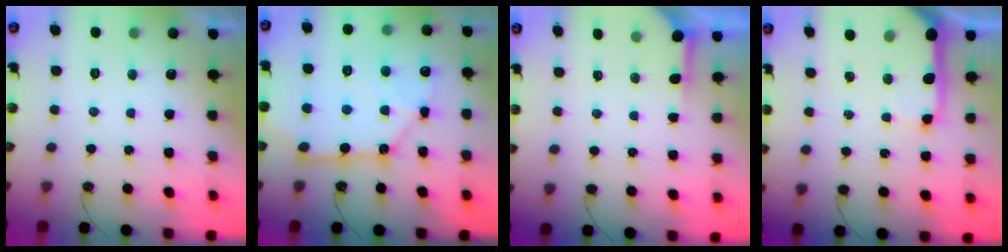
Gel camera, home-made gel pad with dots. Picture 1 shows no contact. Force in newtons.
{"total": 15.8, "press": 15.6, "slide": 2.1}
{"total": 3.7, "press": 3.7, "slide": 0.4}
{"total": 16.4, "press": 16.3, "slide": 1.9}